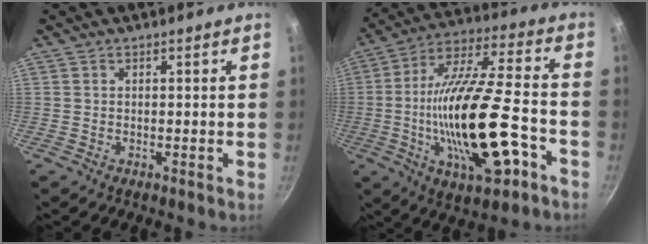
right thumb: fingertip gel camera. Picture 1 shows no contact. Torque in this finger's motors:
{"motor_torque": [1.10, 0.89, 2.44, -0.34, 0.63]}